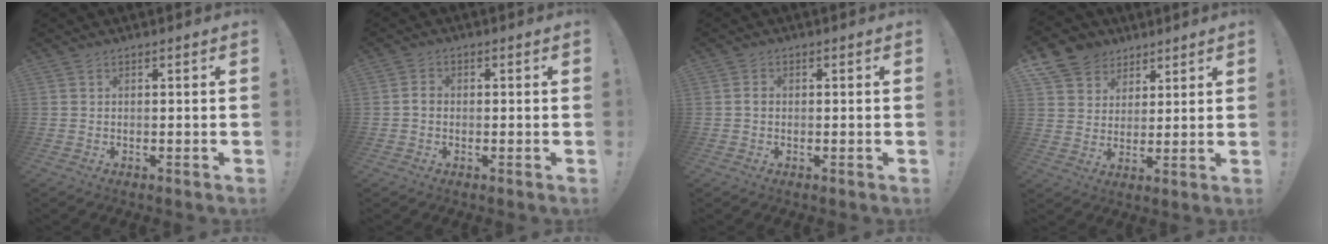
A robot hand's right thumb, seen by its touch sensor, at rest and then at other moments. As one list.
[{"total": 1.9, "force": [-0.3, 1.7, 0.9], "torque": [-0.009, 0.004, -0.007]}, {"total": 1.0, "force": [0.0, 1.0, 0.4], "torque": [0.000, 0.002, -0.002]}, {"total": 9.1, "force": [5.5, 7.2, 1.3], "torque": [-0.023, -0.038, 0.111]}]